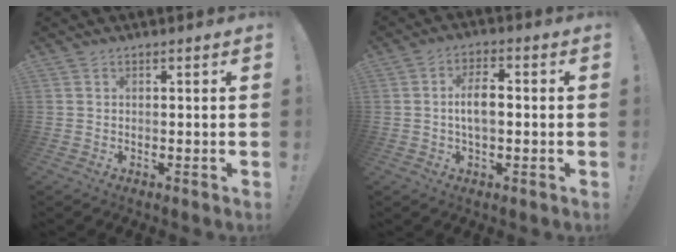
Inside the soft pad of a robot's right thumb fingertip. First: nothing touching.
{"total": 7.1, "force": [-0.3, 3.2, 6.3], "torque": [-0.109, 0.003, -0.010]}